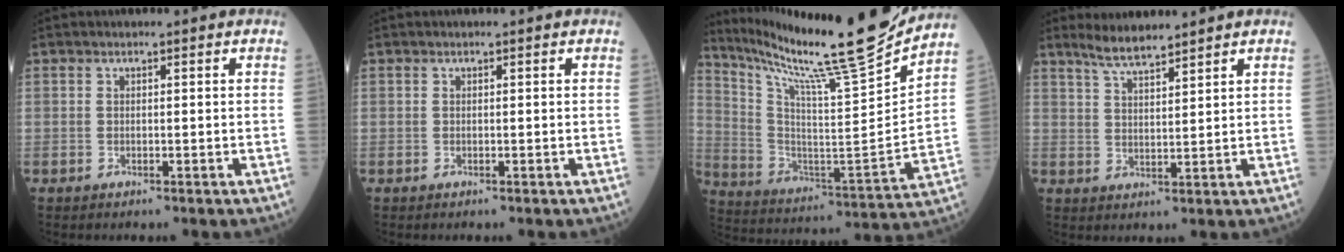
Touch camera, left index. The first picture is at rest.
{"total": 0.0}
{"total": 22.2, "force": [19.7, -1.8, 10.1], "torque": [-0.190, -0.071, 0.313]}
{"total": 4.8, "force": [4.4, 0.4, 1.9], "torque": [-0.049, 0.003, 0.090]}